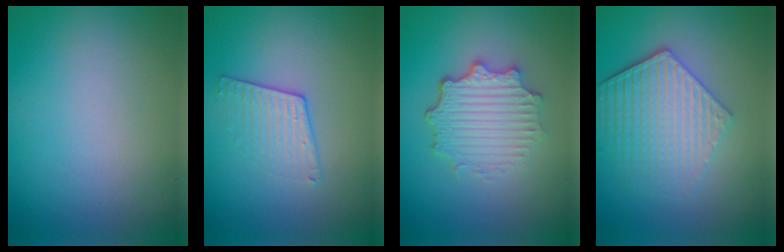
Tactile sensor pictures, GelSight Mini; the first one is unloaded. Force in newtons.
{"total": 2.0, "press": 1.5, "slide": 1.3}
{"total": 5.0, "press": 3.9, "slide": 3.2}
{"total": 5.5, "press": 4.3, "slide": 3.3}